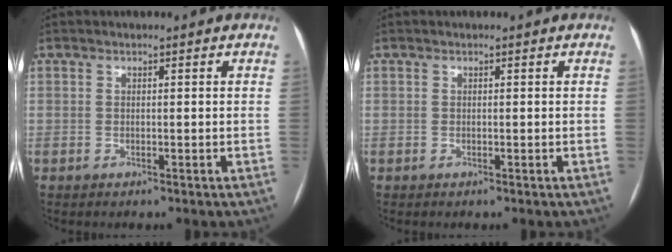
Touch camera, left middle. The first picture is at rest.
{"total": 0.0}